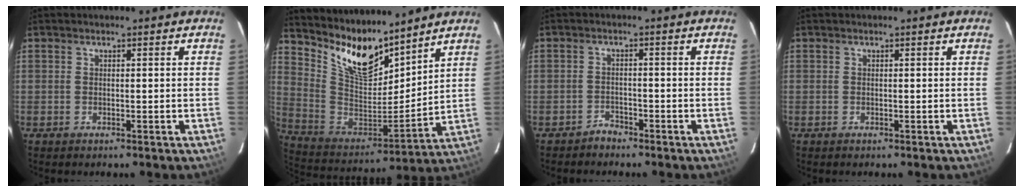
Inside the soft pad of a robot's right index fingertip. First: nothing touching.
{"total": 14.7, "force": [12.1, 4.6, 7.0], "torque": [-0.145, -0.018, 0.236]}
{"total": 2.3, "force": [-2.0, 1.1, -0.2], "torque": [0.004, 0.007, -0.035]}
{"total": 0.0}